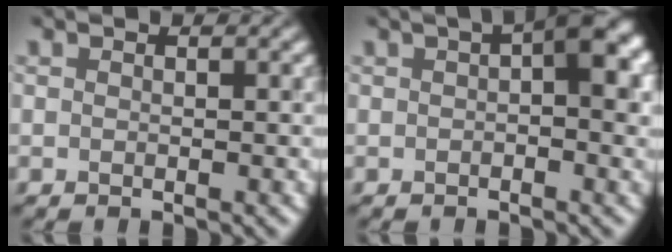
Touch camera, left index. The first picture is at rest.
{"total": 4.7, "force": [1.2, 1.2, 4.4], "torque": [-0.051, 0.015, 0.012]}